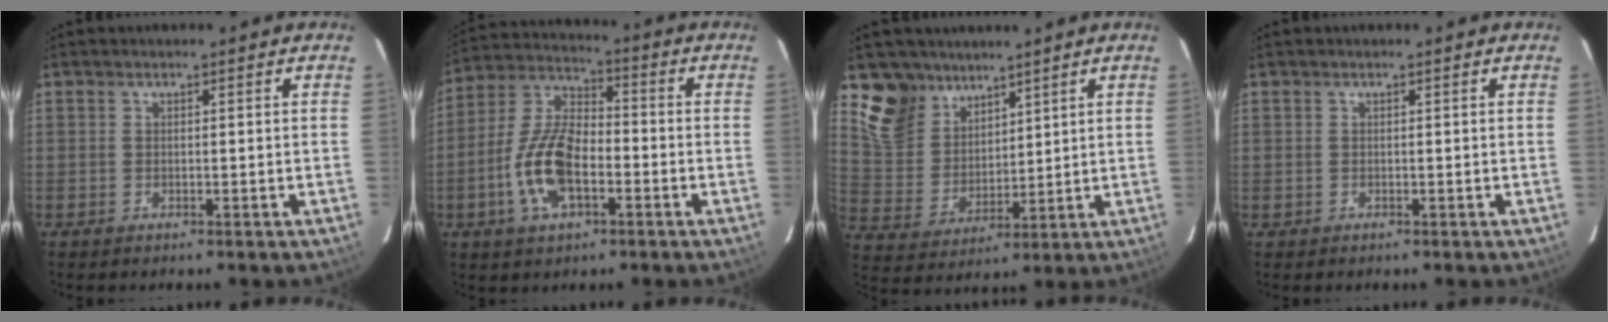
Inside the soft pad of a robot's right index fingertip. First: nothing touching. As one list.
[{"total": 13.0, "force": [-4.3, 6.4, 10.4], "torque": [-0.224, 0.008, -0.083]}, {"total": 11.1, "force": [8.0, 7.3, 2.3], "torque": [-0.059, 0.020, 0.171]}, {"total": 0.6, "force": [-0.1, 0.6, -0.1], "torque": [0.001, 0.002, -0.001]}]